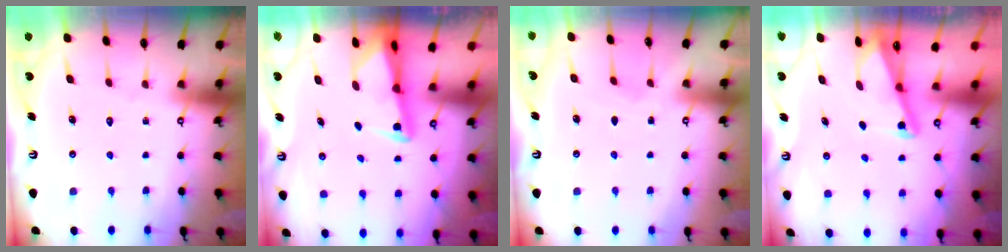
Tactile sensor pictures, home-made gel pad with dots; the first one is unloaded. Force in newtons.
{"total": 2.4, "press": 2.4, "slide": 0.5}
{"total": 2.8, "press": 2.7, "slide": 0.4}
{"total": 2.1, "press": 2.0, "slide": 0.3}